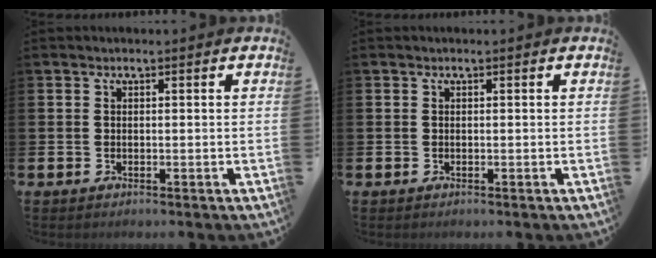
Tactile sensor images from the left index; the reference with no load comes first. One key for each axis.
{"total": 0.0}